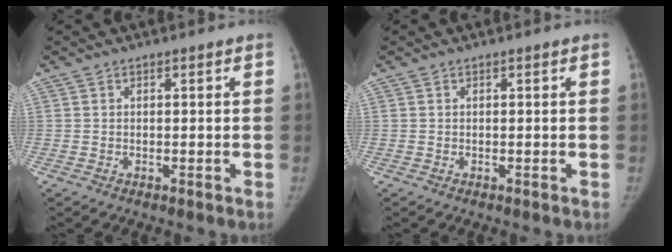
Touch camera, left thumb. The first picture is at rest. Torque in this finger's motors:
{"motor_torque": [-0.25, -0.19, 0.25, -0.15, 0.00]}